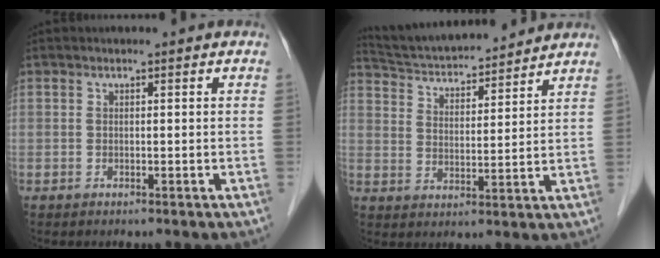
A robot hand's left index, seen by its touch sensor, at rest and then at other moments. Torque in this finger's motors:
{"motor_torque": [-0.78, -1.36, 0.22, 0.07]}